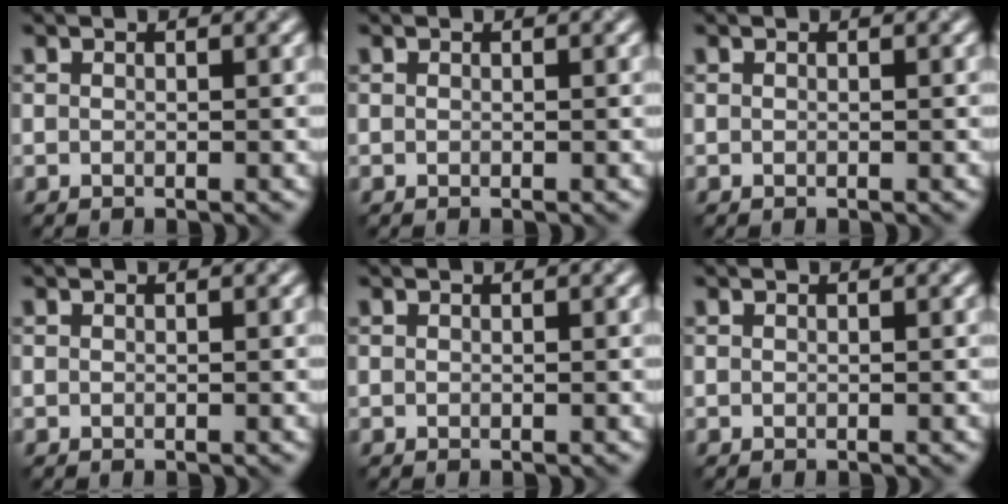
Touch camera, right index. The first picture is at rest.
{"total": 0.0}
{"total": 0.0}
{"total": 0.0}
{"total": 0.0}
{"total": 0.0}